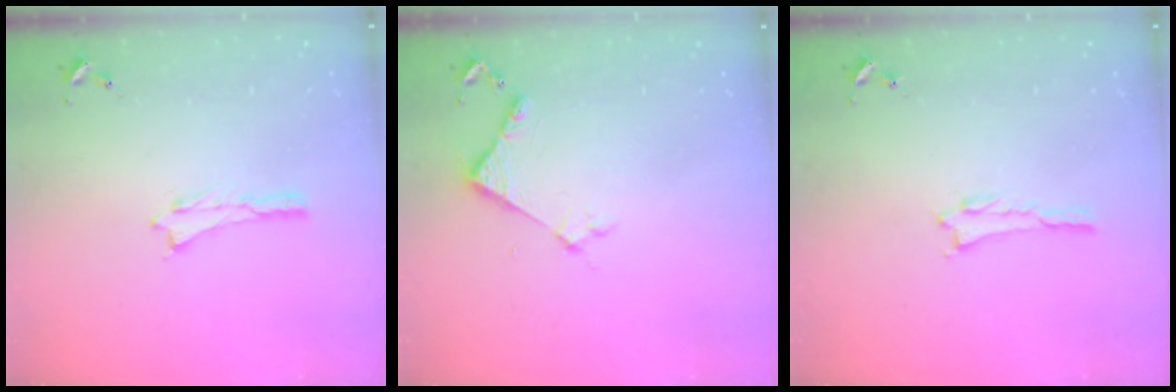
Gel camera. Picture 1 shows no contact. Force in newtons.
{"total": 3.8, "press": 3.8, "slide": 0.3}
{"total": 0.0}